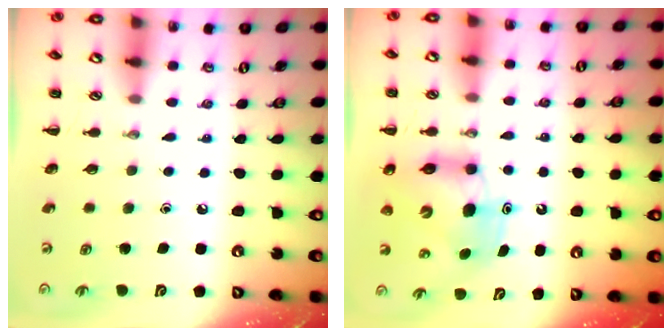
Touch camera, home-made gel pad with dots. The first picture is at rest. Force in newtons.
{"total": 8.3, "press": 8.1, "slide": 1.6}